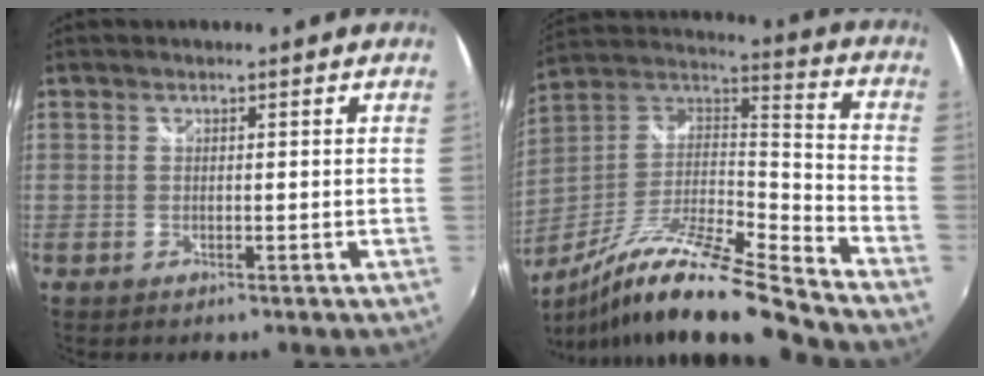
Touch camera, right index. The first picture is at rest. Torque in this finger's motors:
{"motor_torque": [0.81, -0.81, 0.19, 0.10]}